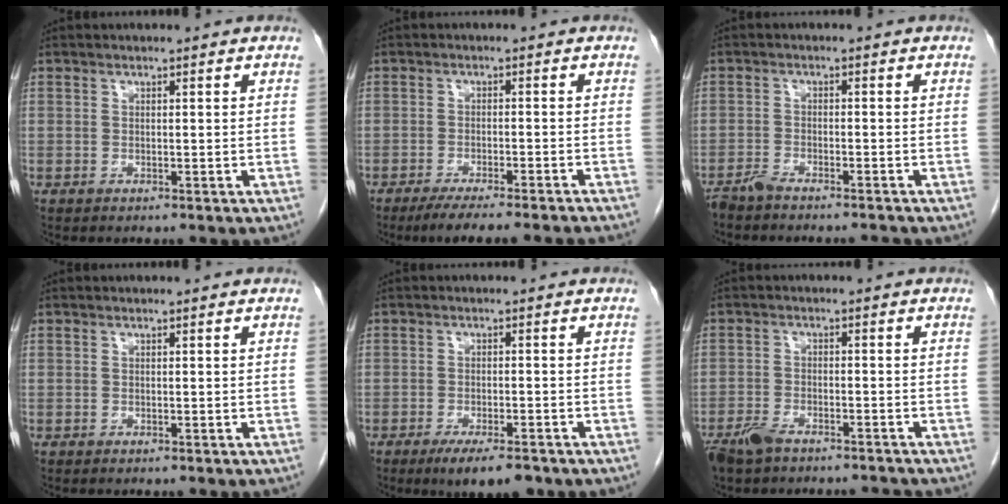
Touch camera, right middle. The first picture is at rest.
{"total": 10.2, "force": [-8.8, -0.2, 5.2], "torque": [-0.054, -0.022, -0.128]}
{"total": 3.9, "force": [-3.7, -0.1, 1.2], "torque": [-0.019, -0.006, -0.063]}
{"total": 0.0}
{"total": 6.3, "force": [-4.4, 1.6, 4.3], "torque": [-0.063, -0.010, -0.066]}
{"total": 6.6, "force": [-5.6, 1.8, 2.8], "torque": [-0.055, -0.008, -0.098]}